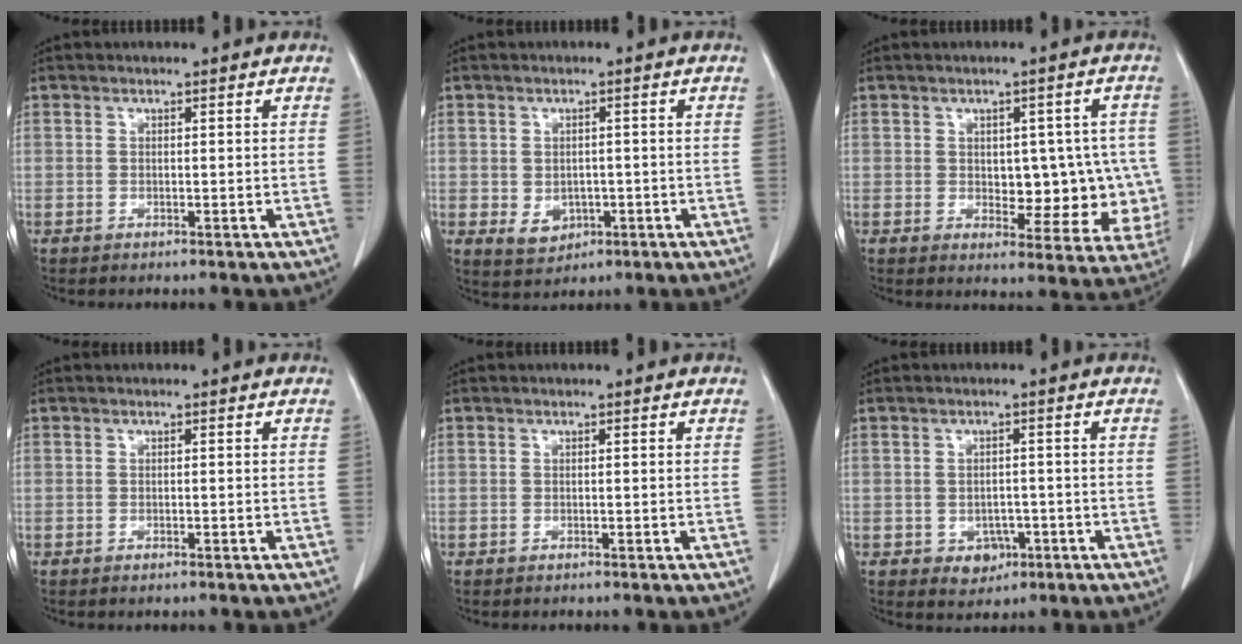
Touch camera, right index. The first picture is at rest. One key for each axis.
{"total": 3.8, "fx": -0.9, "fy": 3.2, "fz": 1.9, "tx": -0.023, "ty": 0.000, "tz": 0.001}
{"total": 9.6, "fx": -0.2, "fy": 5.6, "fz": 7.9, "tx": -0.072, "ty": 0.015, "tz": 0.011}
{"total": 0.6, "fx": -0.5, "fy": 0.1, "fz": 0.4, "tx": -0.010, "ty": -0.001, "tz": -0.006}
{"total": 0.0}
{"total": 3.7, "fx": -1.5, "fy": 2.8, "fz": 1.8, "tx": -0.017, "ty": 0.004, "tz": -0.010}